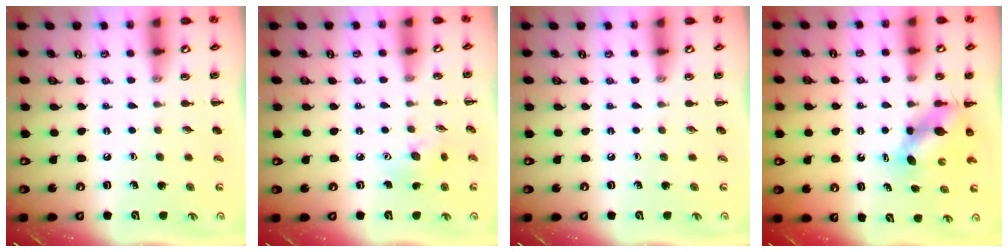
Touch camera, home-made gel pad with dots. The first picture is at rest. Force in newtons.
{"total": 3.3, "press": 3.2, "slide": 0.9}
{"total": 0.0}
{"total": 6.0, "press": 6.0, "slide": 0.8}